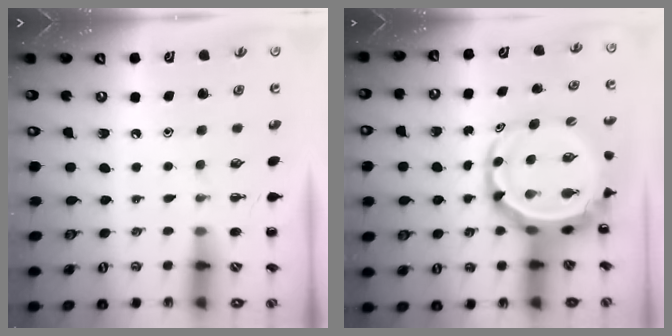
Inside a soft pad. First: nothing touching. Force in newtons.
{"total": 8.1, "press": 7.8, "slide": 2.4}